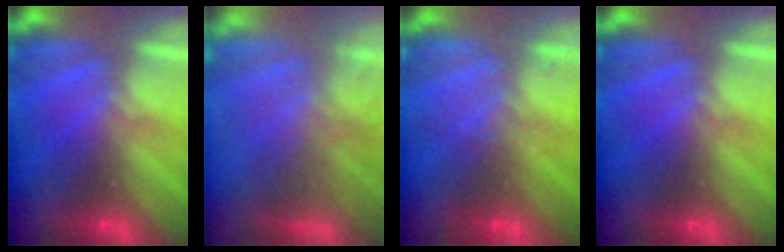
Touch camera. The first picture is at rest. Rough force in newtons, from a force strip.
{"total": 9.5}
{"total": 2.1}
{"total": 0.0}